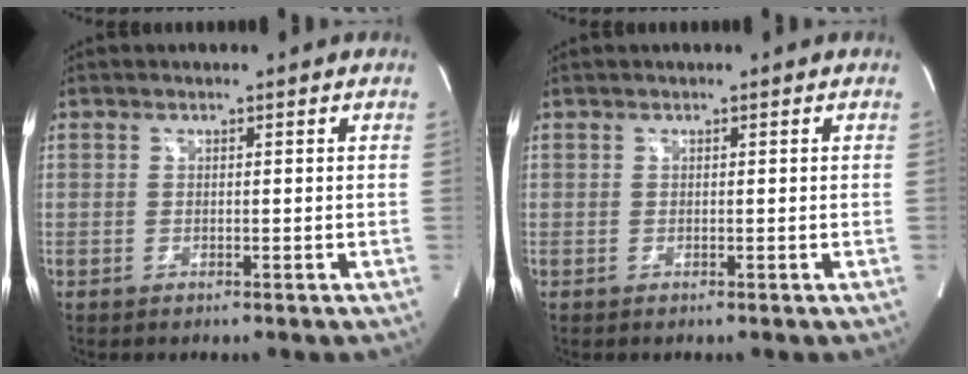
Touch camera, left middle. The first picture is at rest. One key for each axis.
{"total": 0.0}